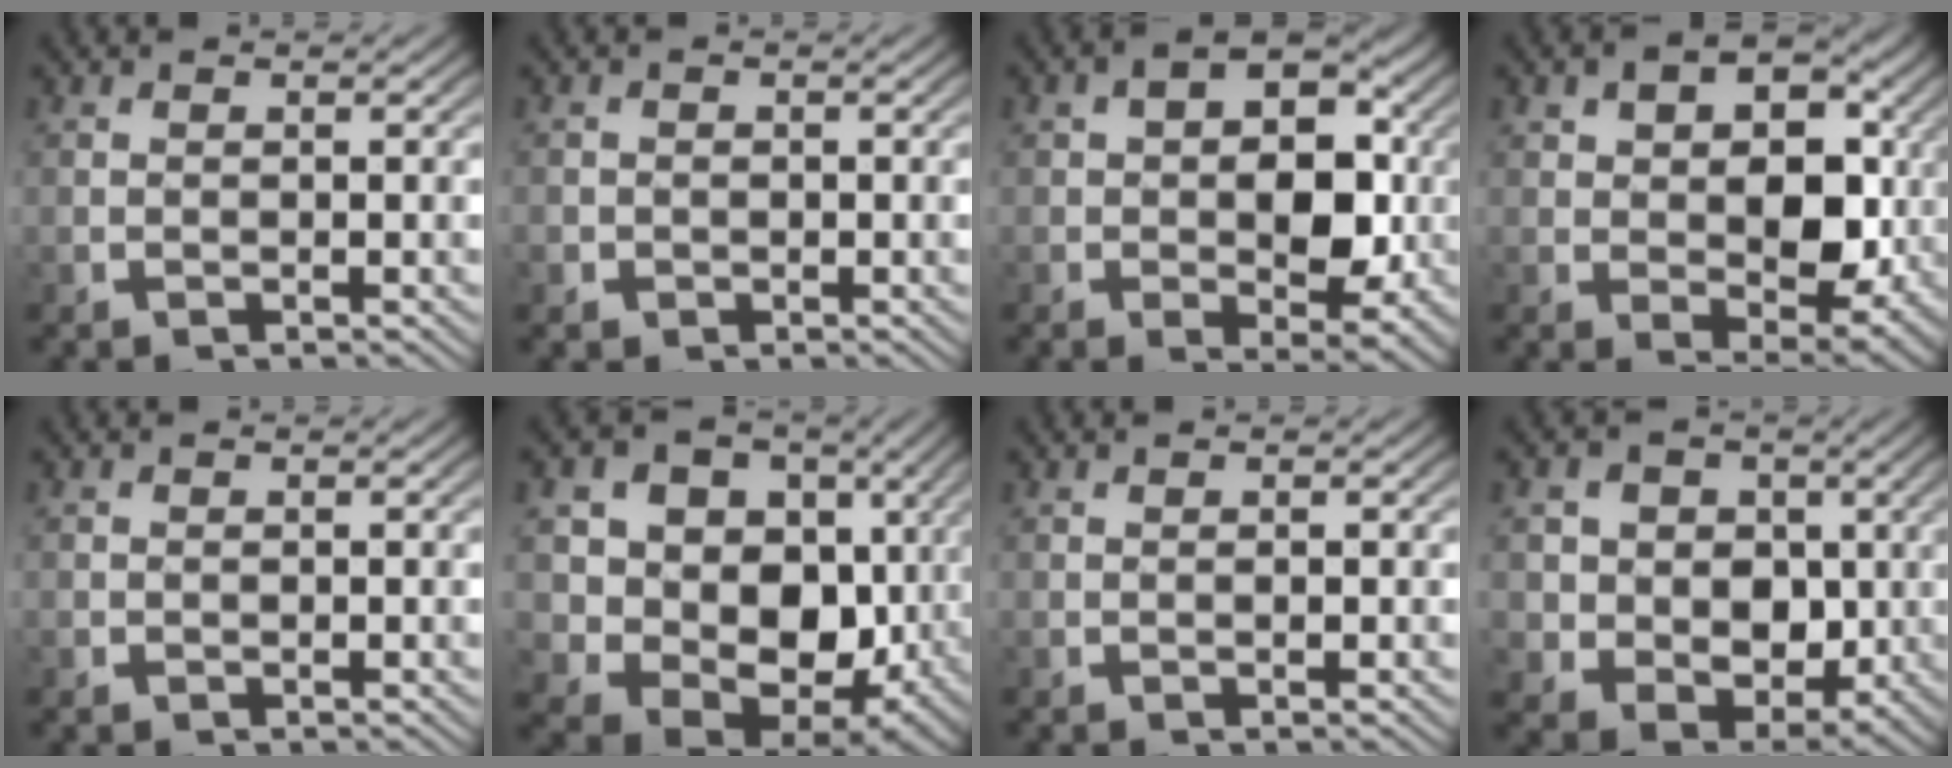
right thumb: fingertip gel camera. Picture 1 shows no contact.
{"total": 1.4, "force": [-0.4, 1.3, 0.2], "torque": [-0.001, -0.008, -0.008]}
{"total": 7.7, "force": [0.2, 5.0, 5.9], "torque": [-0.100, -0.027, 0.013]}
{"total": 8.7, "force": [1.0, 5.9, 6.3], "torque": [-0.109, -0.035, 0.030]}
{"total": 0.6, "force": [0.0, 0.6, 0.2], "torque": [-0.007, -0.007, 0.003]}
{"total": 19.0, "force": [-0.2, 15.0, 11.7], "torque": [-0.231, -0.061, 0.005]}
{"total": 0.6, "force": [0.1, 0.1, 0.5], "torque": [-0.011, -0.001, 0.004]}
{"total": 11.3, "force": [0.2, 9.3, 6.4], "torque": [-0.147, -0.061, 0.023]}